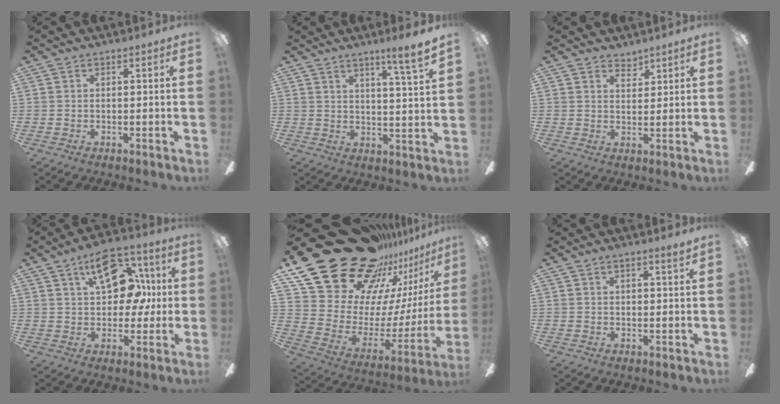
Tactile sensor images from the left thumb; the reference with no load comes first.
{"total": 6.9, "force": [5.3, -0.5, 4.4], "torque": [-0.065, -0.035, 0.082]}
{"total": 3.6, "force": [3.2, 1.5, 0.6], "torque": [-0.002, -0.018, 0.057]}
{"total": 16.3, "force": [6.2, 9.9, 11.4], "torque": [-0.155, -0.005, 0.106]}
{"total": 30.4, "force": [23.4, 14.2, 13.3], "torque": [-0.220, -0.190, 0.456]}
{"total": 2.1, "force": [1.5, 0.0, 1.5], "torque": [-0.023, -0.005, 0.023]}